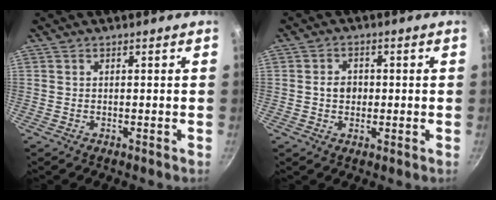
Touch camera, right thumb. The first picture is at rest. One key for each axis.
{"total": 3.7, "fx": -0.1, "fy": 3.0, "fz": 2.1, "tx": -0.017, "ty": 0.005, "tz": -0.005}